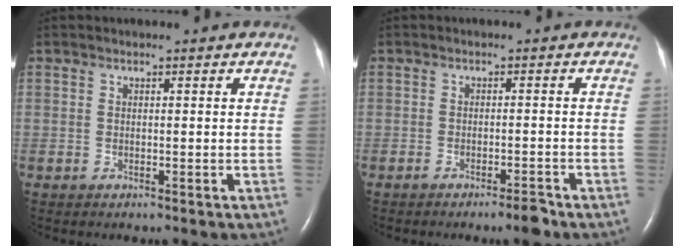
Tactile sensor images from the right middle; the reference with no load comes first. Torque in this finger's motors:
{"motor_torque": [-0.06, 0.06, -0.05, 0.01]}